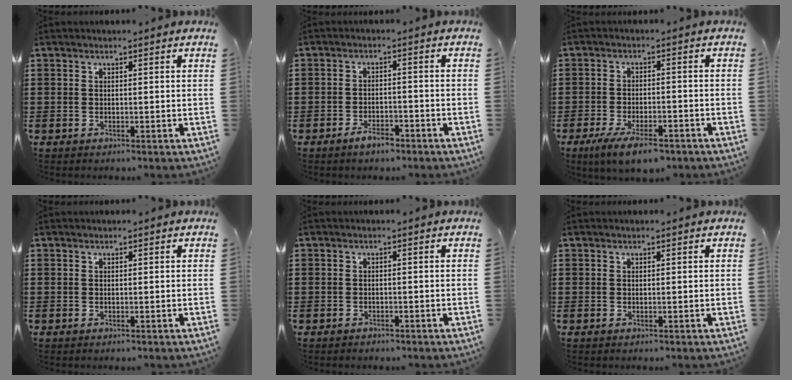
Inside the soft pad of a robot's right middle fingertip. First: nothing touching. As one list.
[{"total": 2.9, "force": [-2.4, 0.9, 1.4], "torque": [-0.023, 0.006, -0.046]}, {"total": 5.7, "force": [-4.2, 1.6, 3.5], "torque": [-0.067, -0.001, -0.077]}, {"total": 0.0}, {"total": 1.0, "force": [-0.8, 0.5, -0.1], "torque": [0.002, 0.005, -0.020]}, {"total": 0.0}]